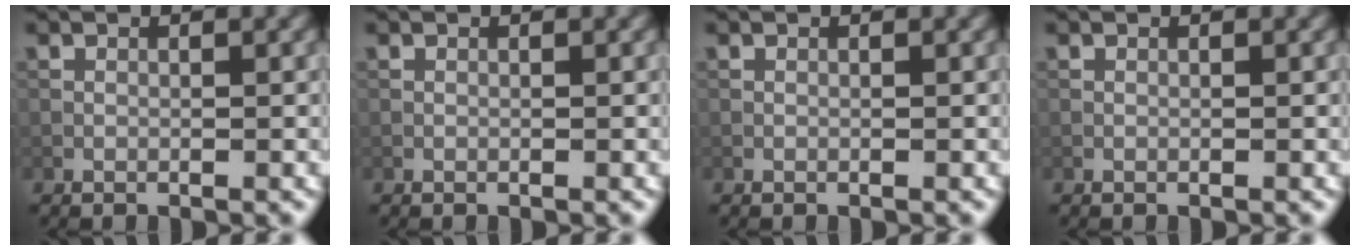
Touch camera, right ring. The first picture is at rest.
{"total": 0.0}
{"total": 0.0}
{"total": 0.0}